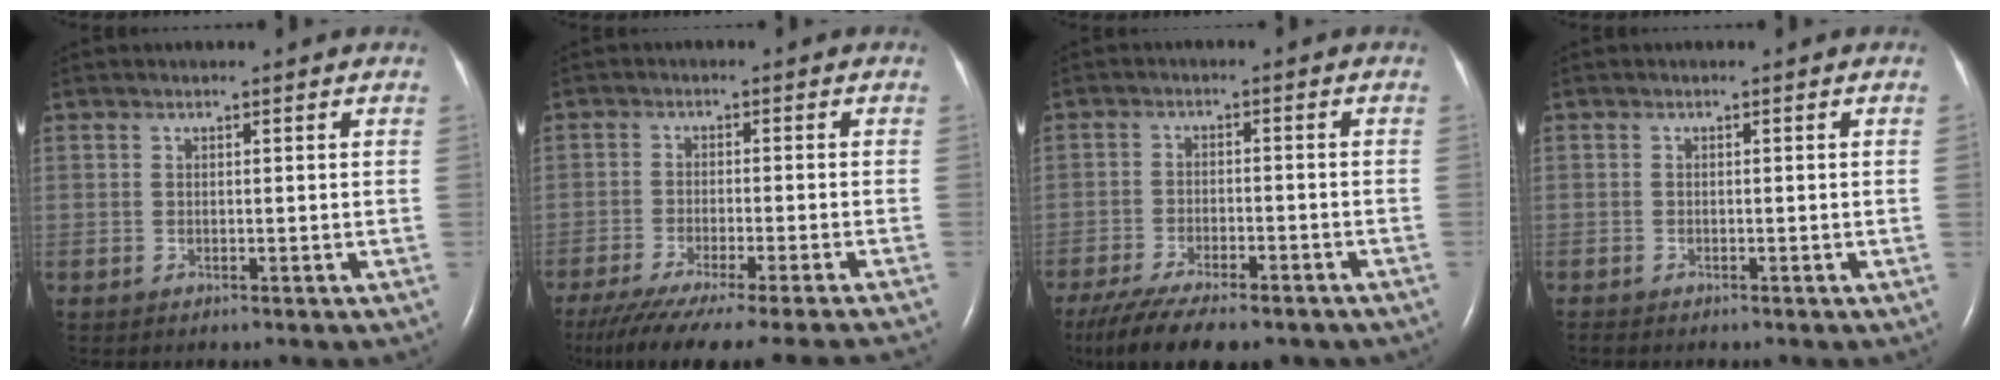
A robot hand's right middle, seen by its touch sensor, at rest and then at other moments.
{"total": 18.3, "force": [-16.0, -0.9, 8.9], "torque": [-0.114, -0.067, -0.232]}
{"total": 16.1, "force": [-12.4, 4.8, 9.0], "torque": [-0.176, -0.024, -0.184]}
{"total": 0.7, "force": [-0.5, -0.3, 0.4], "torque": [-0.005, 0.004, -0.012]}